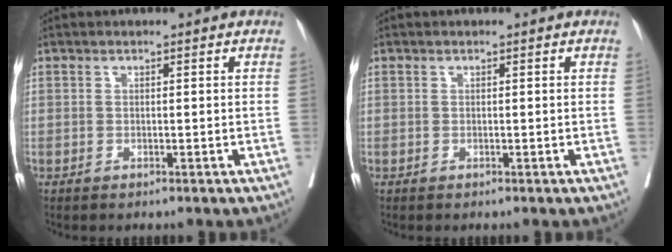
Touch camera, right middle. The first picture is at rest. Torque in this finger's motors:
{"motor_torque": [0.00, 0.00, 0.00, -0.01]}